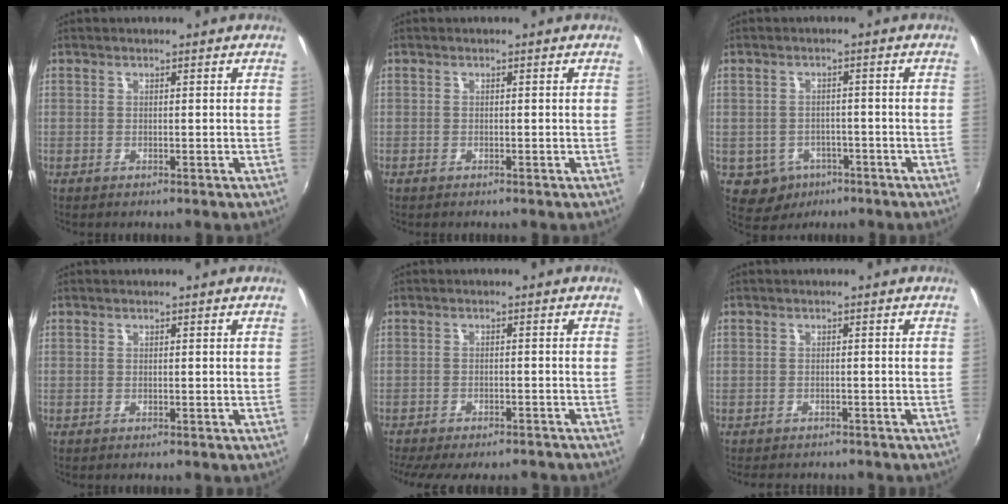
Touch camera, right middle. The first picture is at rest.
{"total": 0.0}
{"total": 5.9, "force": [-3.0, 4.9, 1.5], "torque": [-0.042, 0.001, -0.033]}
{"total": 0.0}
{"total": 12.2, "force": [-10.6, 3.0, 5.3], "torque": [-0.112, -0.026, -0.146]}
{"total": 3.5, "force": [-3.0, 1.6, 0.9], "torque": [-0.025, -0.007, -0.048]}